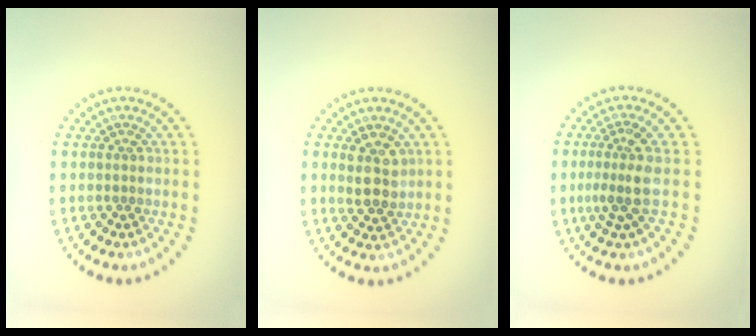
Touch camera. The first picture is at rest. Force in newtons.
{"total": 2.6, "press": 2.4, "slide": 1.1}
{"total": 2.7, "press": 1.9, "slide": 1.9}